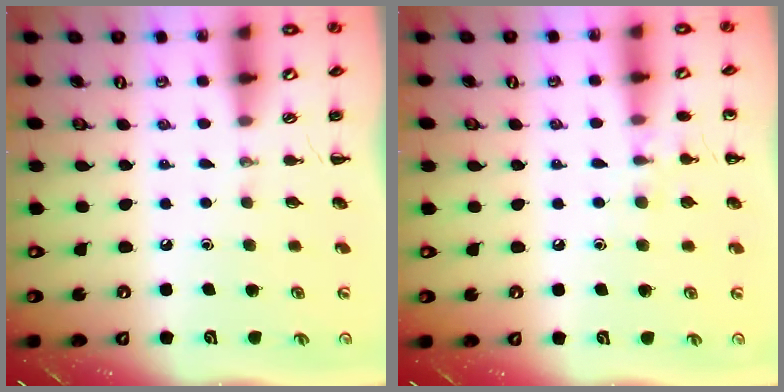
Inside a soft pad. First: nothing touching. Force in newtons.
{"total": 6.2, "press": 5.9, "slide": 1.9}